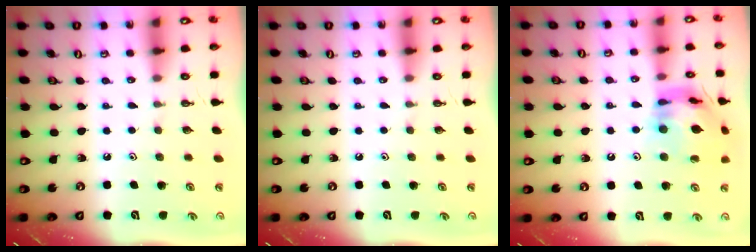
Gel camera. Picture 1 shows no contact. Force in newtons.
{"total": 0.0}
{"total": 16.4, "press": 16.4, "slide": 1.3}